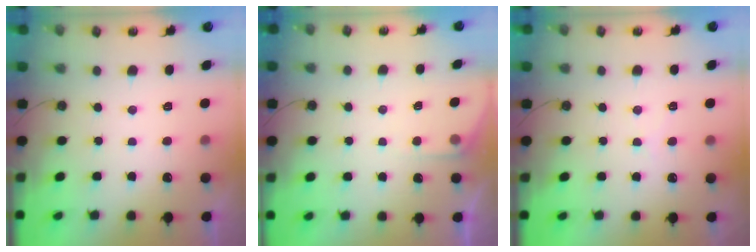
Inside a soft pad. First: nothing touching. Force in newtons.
{"total": 3.1, "press": 3.0, "slide": 0.5}
{"total": 3.3, "press": 3.3, "slide": 0.6}